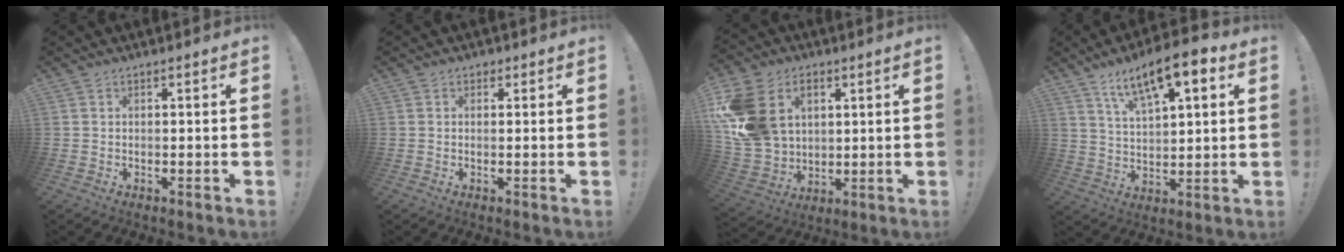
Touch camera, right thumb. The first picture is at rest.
{"total": 1.1, "force": [0.4, 0.9, 0.5], "torque": [0.002, -0.003, 0.005]}
{"total": 19.4, "force": [5.8, 14.6, 11.4], "torque": [-0.217, -0.023, 0.113]}
{"total": 13.2, "force": [7.6, 4.6, 9.8], "torque": [-0.157, -0.034, 0.127]}